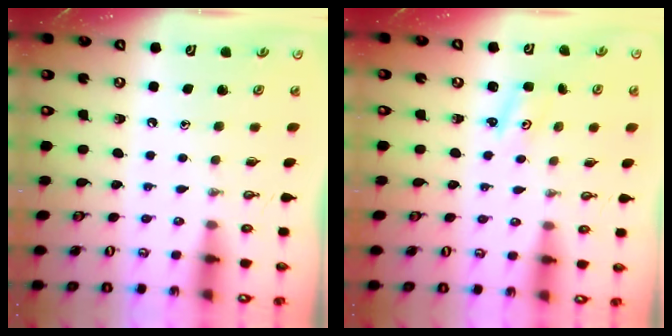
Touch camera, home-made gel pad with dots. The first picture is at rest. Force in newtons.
{"total": 2.0, "press": 2.0, "slide": 0.2}